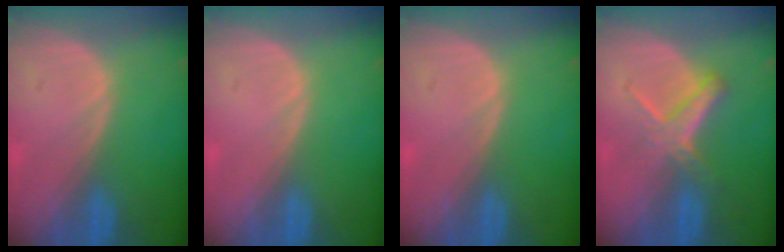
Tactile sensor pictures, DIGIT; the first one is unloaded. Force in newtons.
{"total": 0.0}
{"total": 0.0}
{"total": 5.8, "press": 5.1, "slide": 2.6}